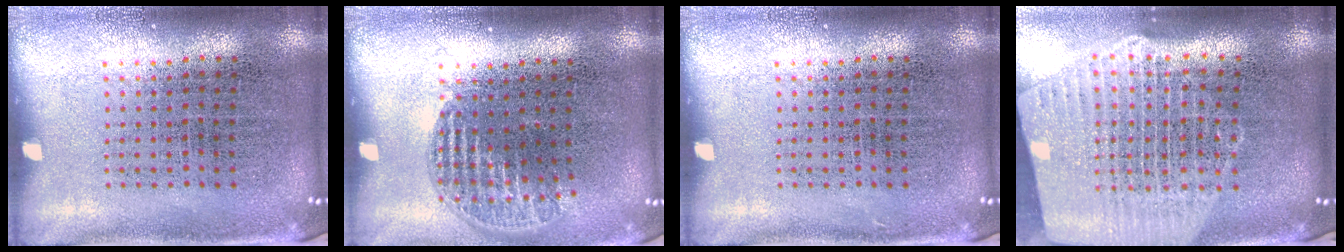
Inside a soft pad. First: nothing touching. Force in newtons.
{"total": 1.2, "press": 1.0, "slide": 0.5}
{"total": 0.0}
{"total": 2.6, "press": 2.2, "slide": 1.4}